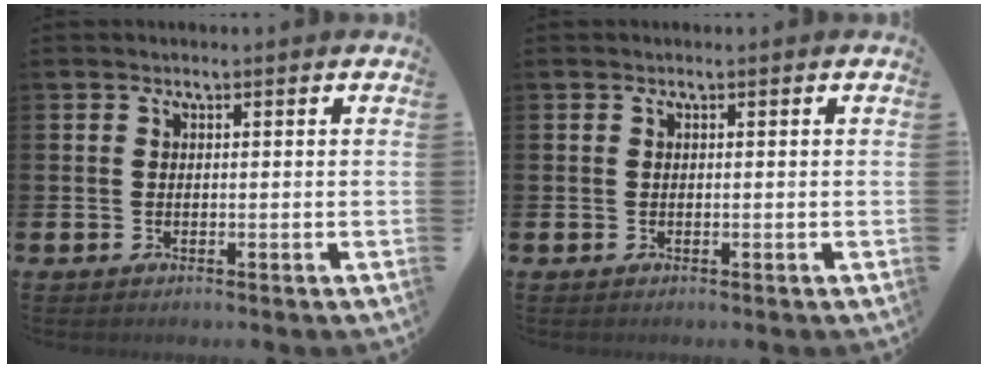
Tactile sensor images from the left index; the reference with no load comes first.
{"total": 0.0}